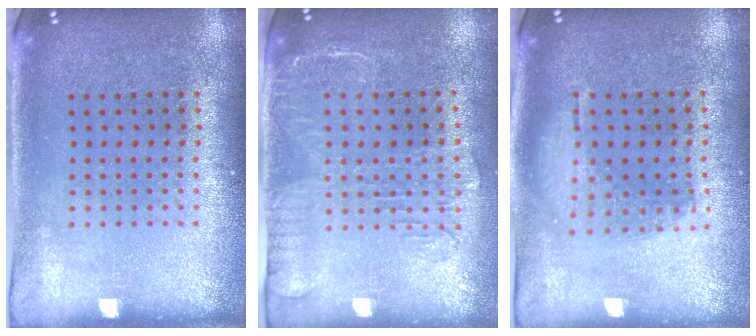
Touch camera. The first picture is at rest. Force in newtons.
{"total": 1.9, "press": 1.6, "slide": 1.0}
{"total": 1.2, "press": 1.1, "slide": 0.5}